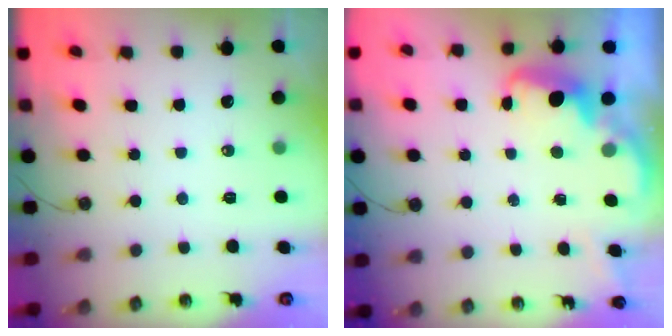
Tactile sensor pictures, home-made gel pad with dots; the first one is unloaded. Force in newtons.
{"total": 2.7, "press": 2.6, "slide": 0.8}